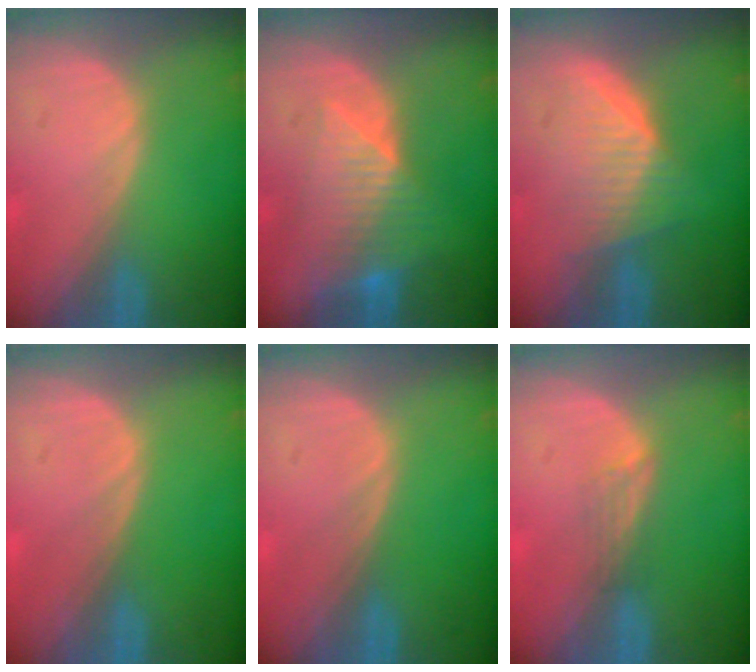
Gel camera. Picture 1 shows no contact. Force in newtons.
{"total": 7.8, "press": 7.1, "slide": 3.0}
{"total": 6.1, "press": 6.1, "slide": 0.9}
{"total": 0.0}
{"total": 0.0}
{"total": 2.0, "press": 1.6, "slide": 1.3}